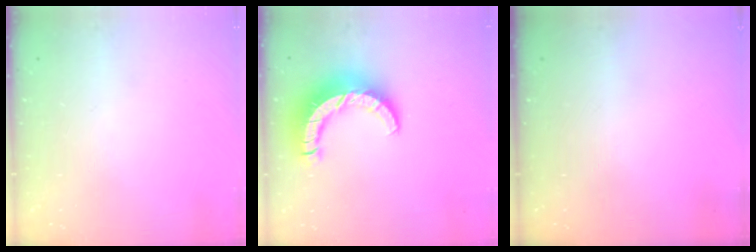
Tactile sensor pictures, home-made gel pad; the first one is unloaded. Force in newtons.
{"total": 12.2, "press": 12.1, "slide": 1.3}
{"total": 0.0}